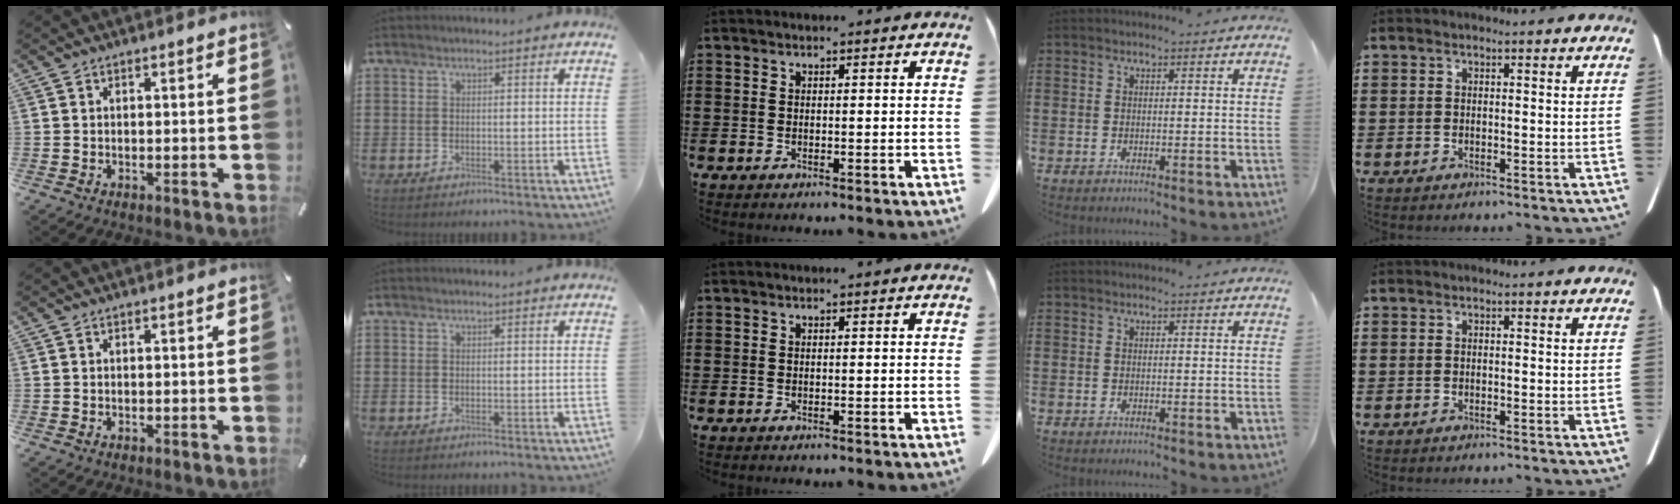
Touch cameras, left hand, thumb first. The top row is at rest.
{}